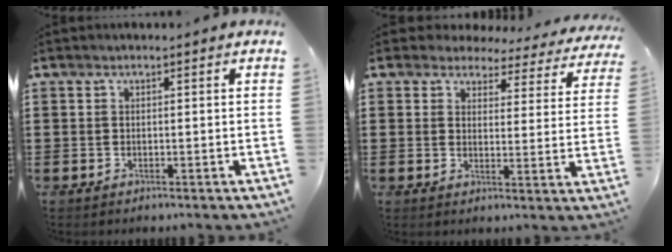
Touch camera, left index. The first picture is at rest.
{"total": 3.7, "force": [3.5, 1.1, 0.7], "torque": [-0.035, -0.017, 0.059]}